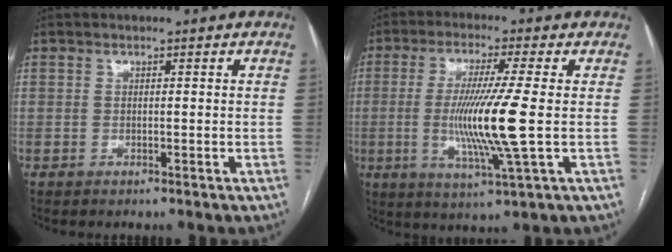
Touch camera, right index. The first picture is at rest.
{"total": 11.5, "force": [-0.9, -1.0, 11.4], "torque": [-0.229, -0.021, -0.019]}